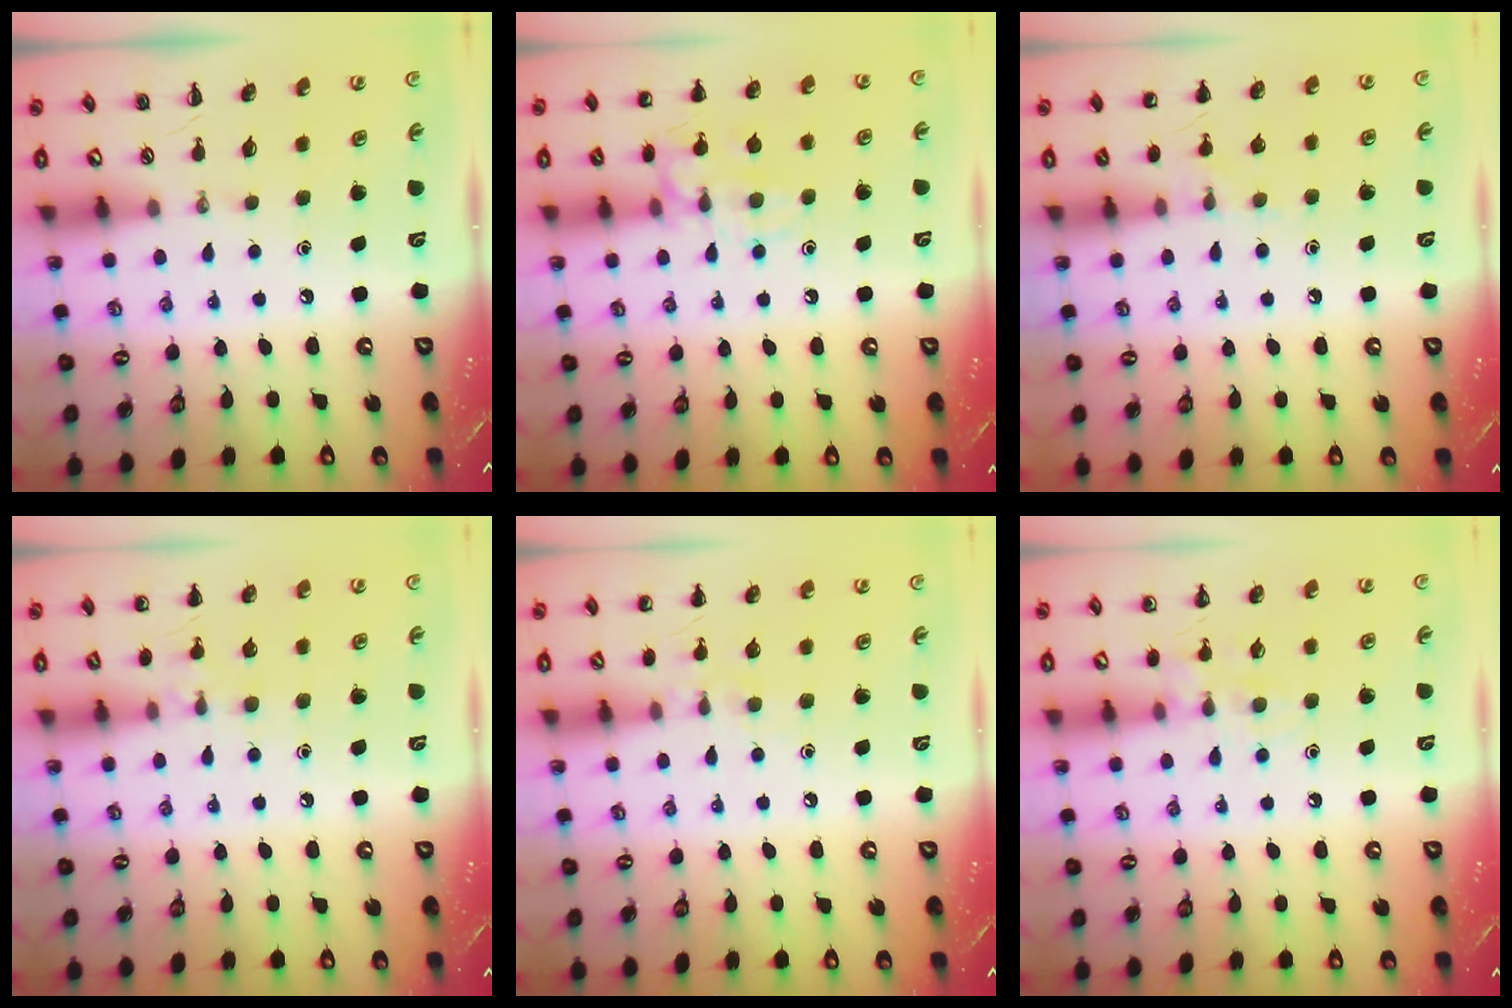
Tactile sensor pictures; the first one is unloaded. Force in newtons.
{"total": 12.7, "press": 12.7, "slide": 0.7}
{"total": 6.8, "press": 6.5, "slide": 2.1}
{"total": 7.2, "press": 6.8, "slide": 2.2}
{"total": 6.5, "press": 6.2, "slide": 2.0}
{"total": 8.5, "press": 8.4, "slide": 0.7}